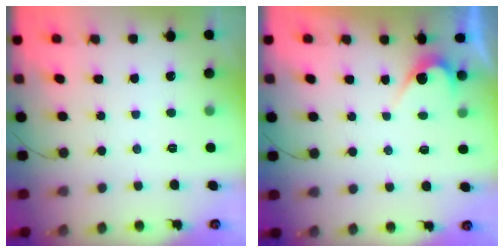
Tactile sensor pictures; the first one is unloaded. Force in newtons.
{"total": 3.1, "press": 3.1, "slide": 0.2}